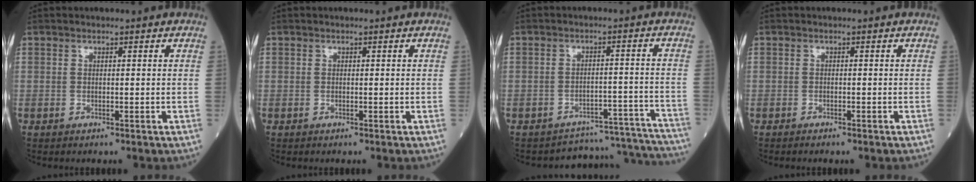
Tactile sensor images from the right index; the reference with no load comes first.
{"total": 0.0}
{"total": 13.2, "force": [-13.1, 1.4, -1.0], "torque": [0.035, 0.046, -0.157]}
{"total": 1.1, "force": [-0.9, 0.1, 0.6], "torque": [-0.012, -0.002, -0.011]}